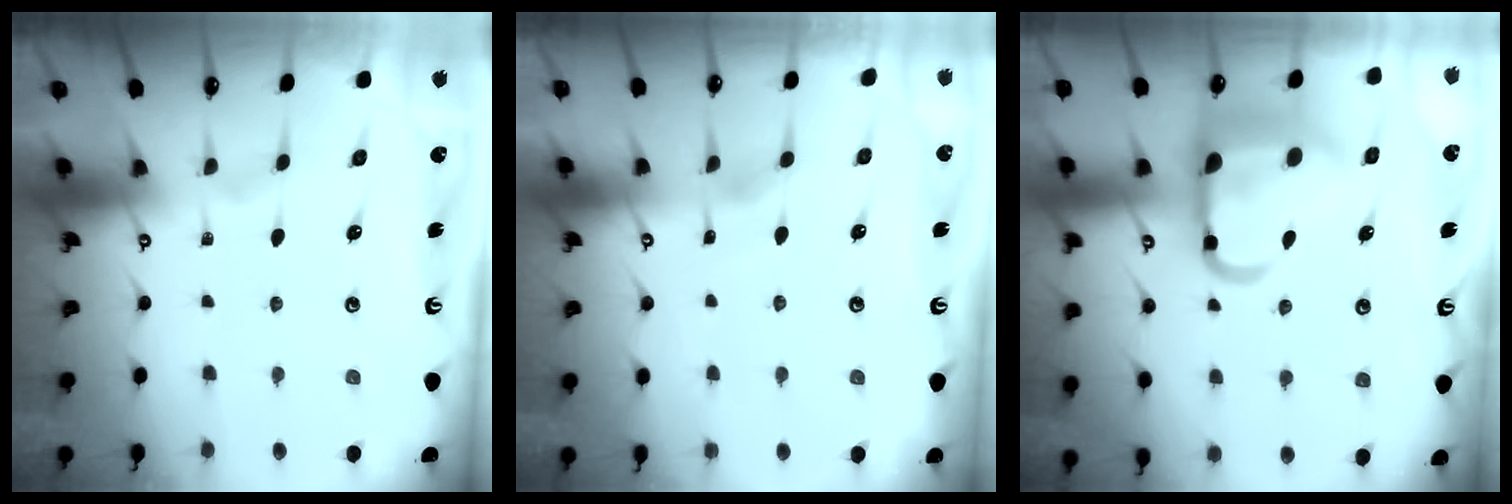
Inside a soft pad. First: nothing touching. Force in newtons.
{"total": 2.1, "press": 2.1, "slide": 0.2}
{"total": 16.1, "press": 16.0, "slide": 1.8}